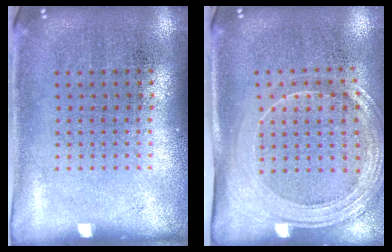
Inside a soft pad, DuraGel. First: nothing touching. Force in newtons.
{"total": 2.1, "press": 1.8, "slide": 1.1}